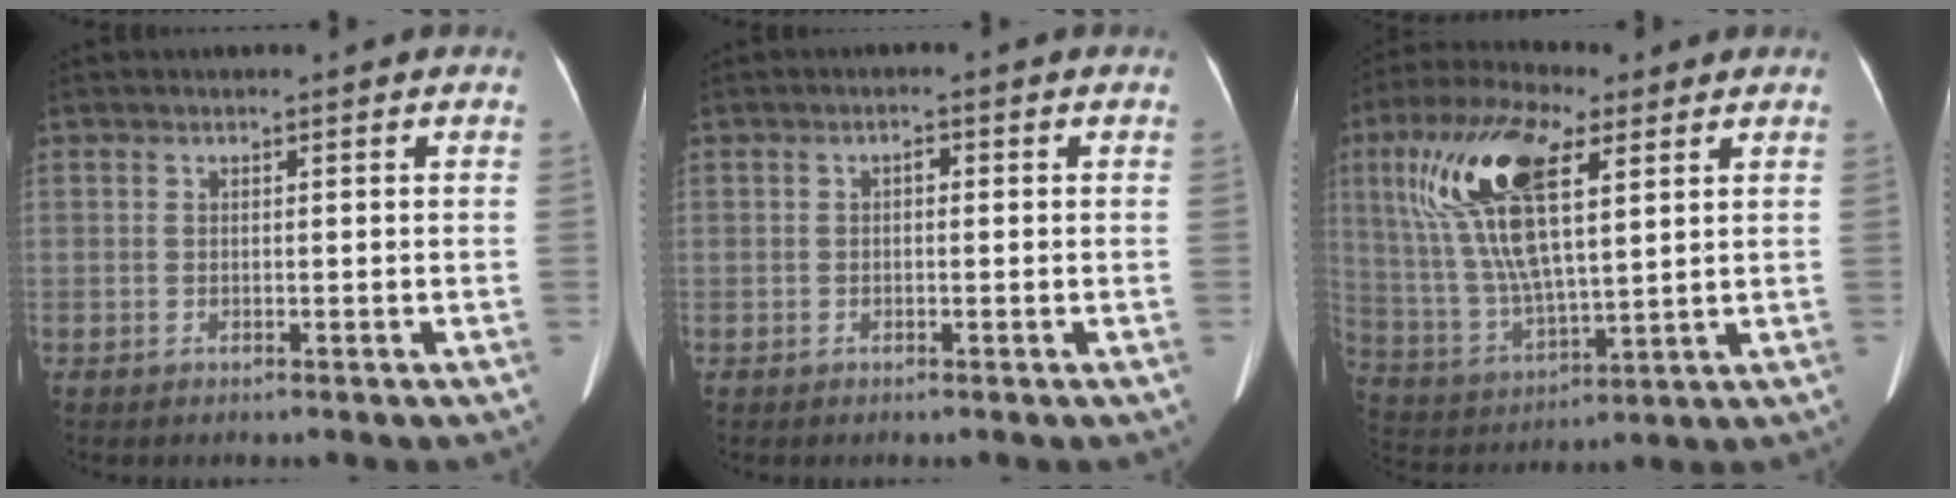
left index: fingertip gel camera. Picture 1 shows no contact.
{"total": 1.2, "force": [0.1, 0.6, 1.0], "torque": [-0.012, 0.007, 0.000]}
{"total": 17.7, "force": [6.6, 5.2, 15.6], "torque": [-0.335, 0.014, 0.125]}